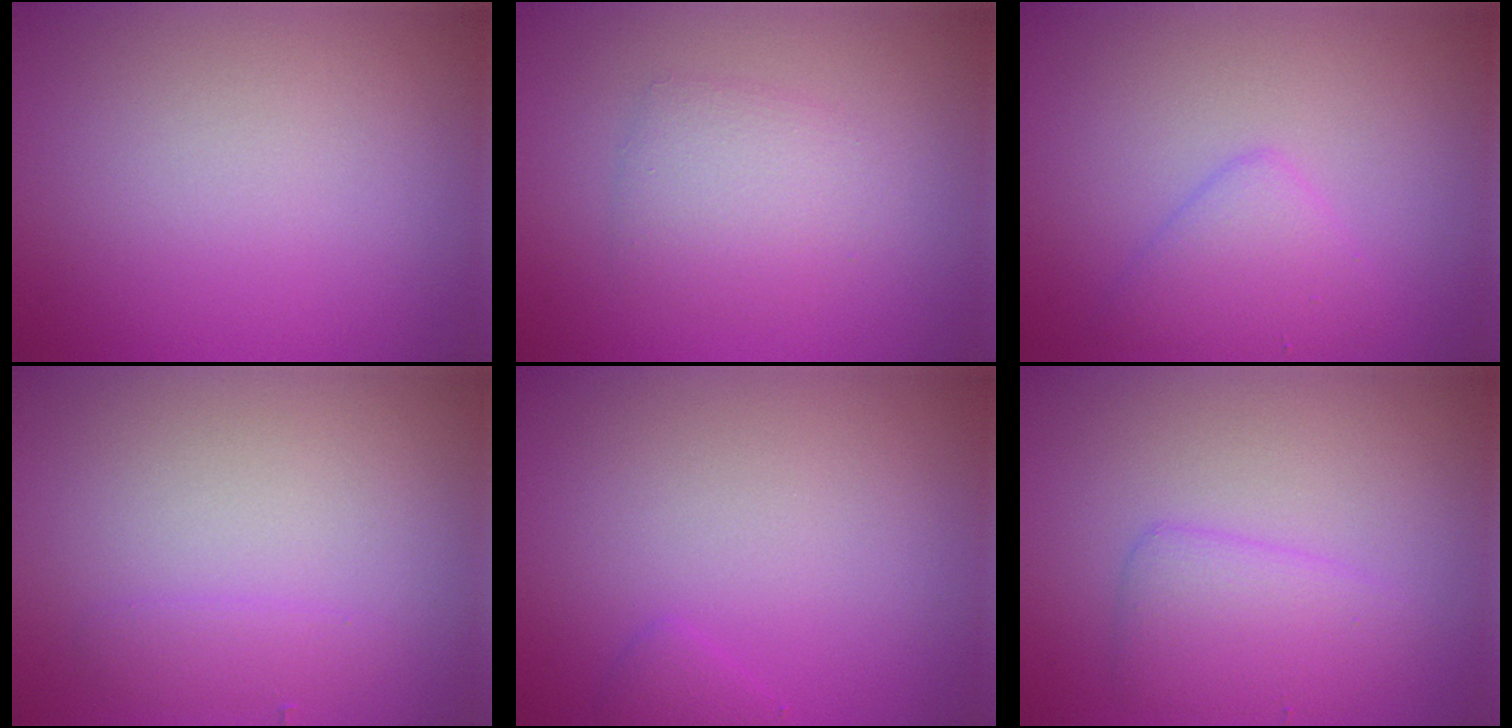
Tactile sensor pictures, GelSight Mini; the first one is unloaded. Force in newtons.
{"total": 2.7, "press": 2.7, "slide": 0.1}
{"total": 2.6, "press": 2.6, "slide": 0.1}
{"total": 1.3, "press": 1.3, "slide": 0.1}
{"total": 0.9, "press": 0.9, "slide": 0.1}
{"total": 3.1, "press": 3.1, "slide": 0.1}